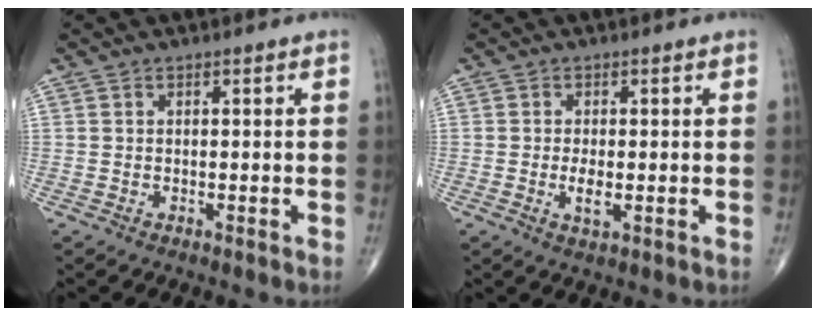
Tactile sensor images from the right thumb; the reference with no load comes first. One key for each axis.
{"total": 3.0, "fx": -0.5, "fy": 1.1, "fz": 2.7, "tx": -0.056, "ty": -0.006, "tz": -0.010}